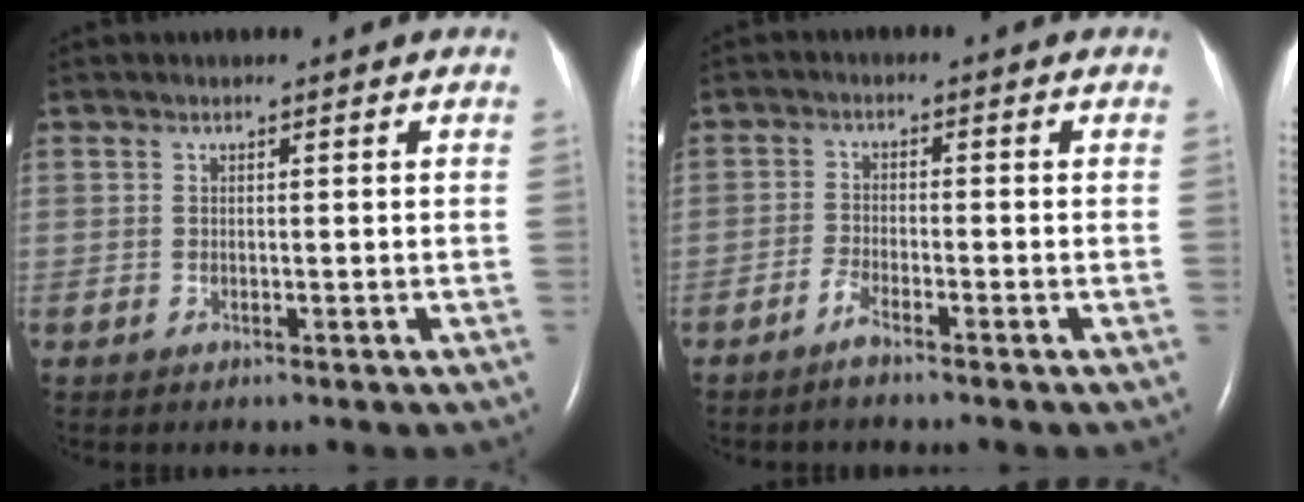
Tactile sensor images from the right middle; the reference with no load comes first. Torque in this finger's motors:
{"motor_torque": [0.21, -0.23, 0.08, 0.03]}